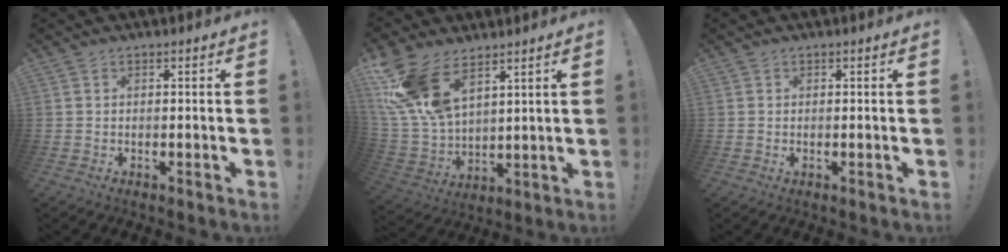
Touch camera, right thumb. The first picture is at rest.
{"total": 16.4, "force": [9.7, 8.9, 9.9], "torque": [-0.215, -0.053, 0.184]}
{"total": 0.0}